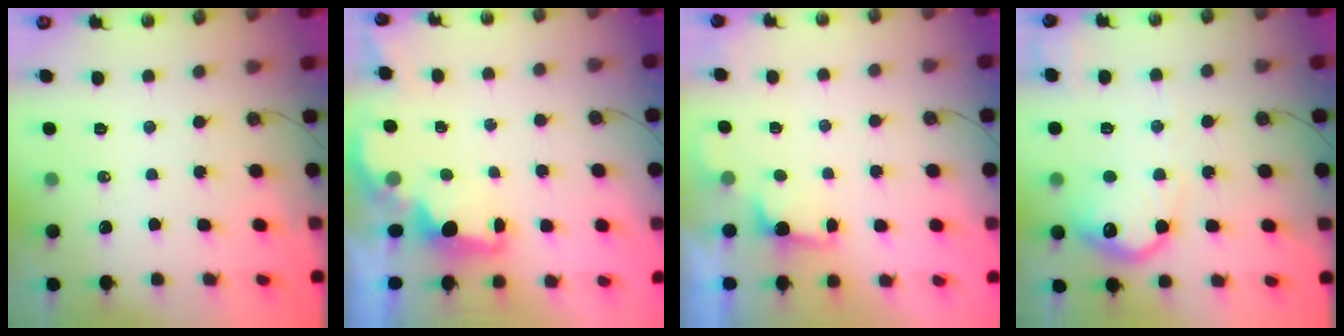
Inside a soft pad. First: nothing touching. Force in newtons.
{"total": 2.0, "press": 1.9, "slide": 0.8}
{"total": 1.1, "press": 0.7, "slide": 0.8}
{"total": 16.9, "press": 16.9, "slide": 1.2}